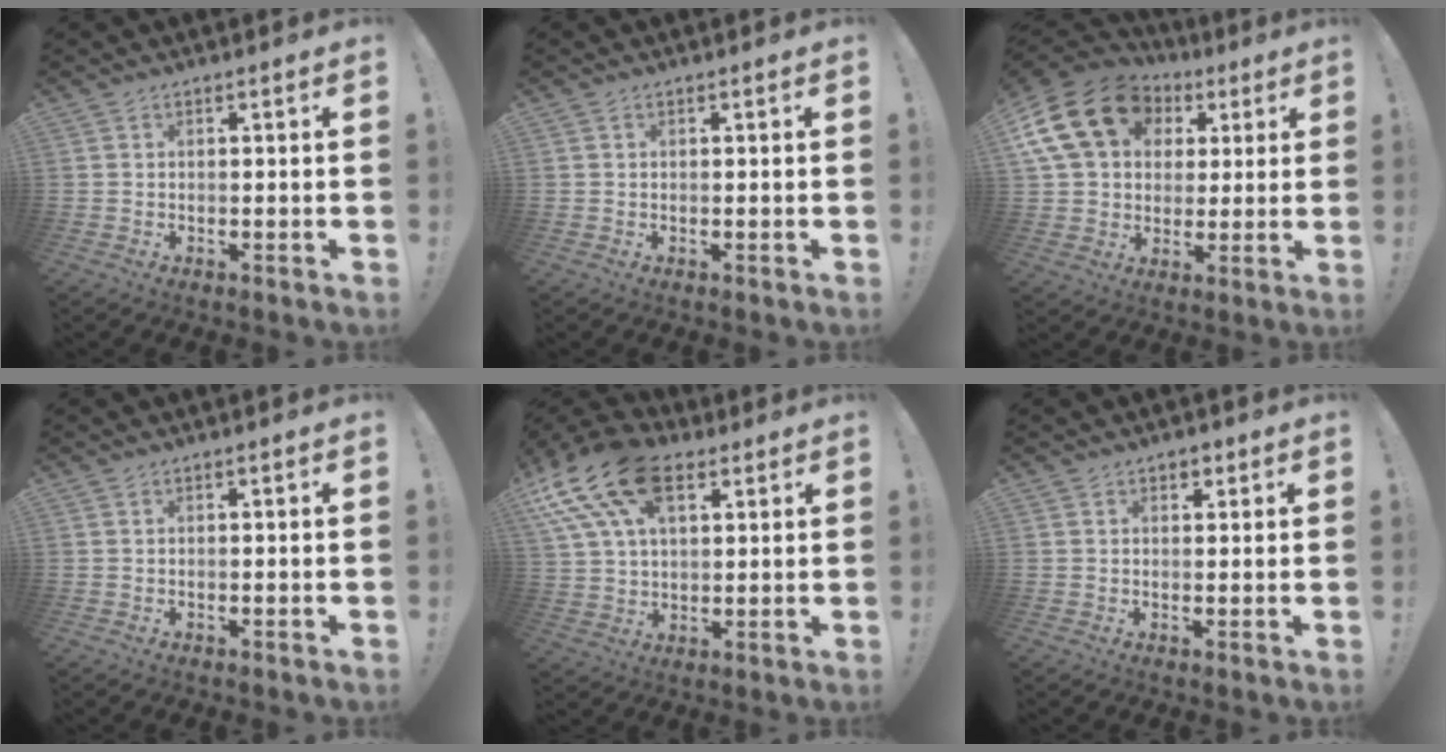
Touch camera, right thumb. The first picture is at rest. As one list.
[{"total": 0.0}, {"total": 20.7, "force": [7.6, 15.4, 11.5], "torque": [-0.193, -0.025, 0.154]}, {"total": 0.0}, {"total": 19.9, "force": [9.6, 11.8, 12.8], "torque": [-0.244, -0.041, 0.171]}, {"total": 2.0, "force": [1.1, 1.6, 0.7], "torque": [0.006, -0.006, 0.015]}]